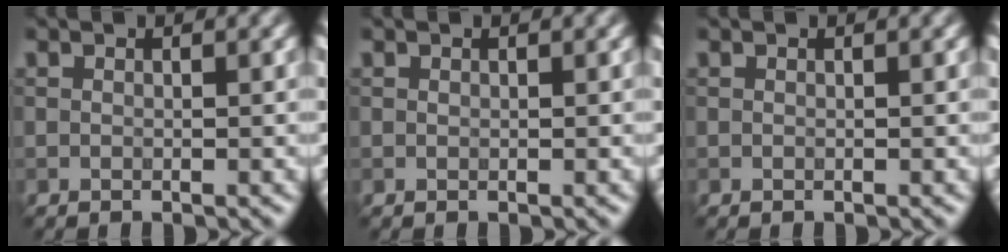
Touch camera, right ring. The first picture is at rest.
{"total": 0.0}
{"total": 0.0}